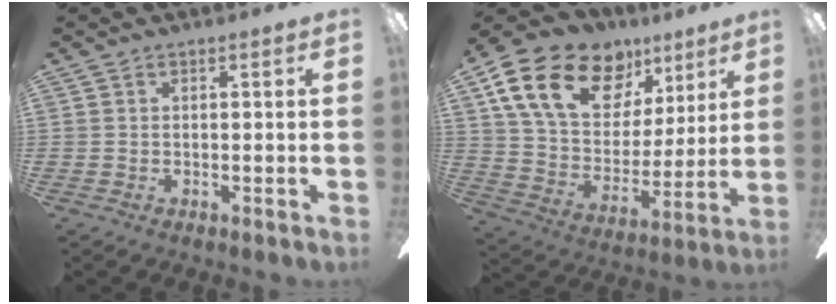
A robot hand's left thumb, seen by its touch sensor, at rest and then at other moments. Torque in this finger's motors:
{"motor_torque": [2.21, 2.24, 1.38, -1.39, 0.47]}